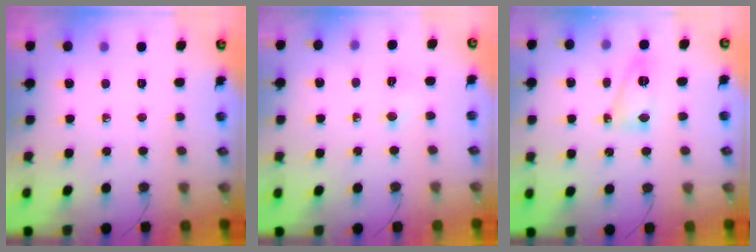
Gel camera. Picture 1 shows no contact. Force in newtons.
{"total": 3.2, "press": 3.1, "slide": 0.4}
{"total": 10.2, "press": 10.2, "slide": 0.7}